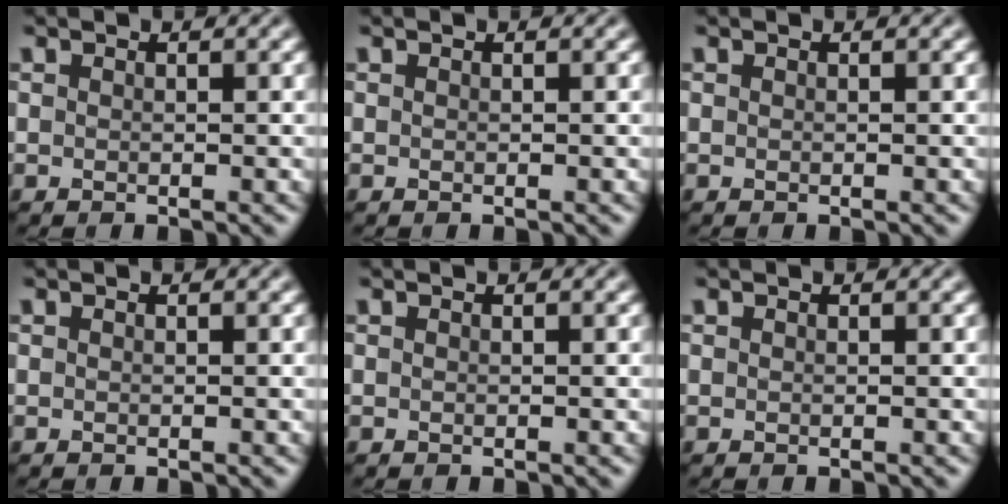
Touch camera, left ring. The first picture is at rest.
{"total": 0.0}
{"total": 0.0}
{"total": 0.0}
{"total": 0.0}
{"total": 0.0}